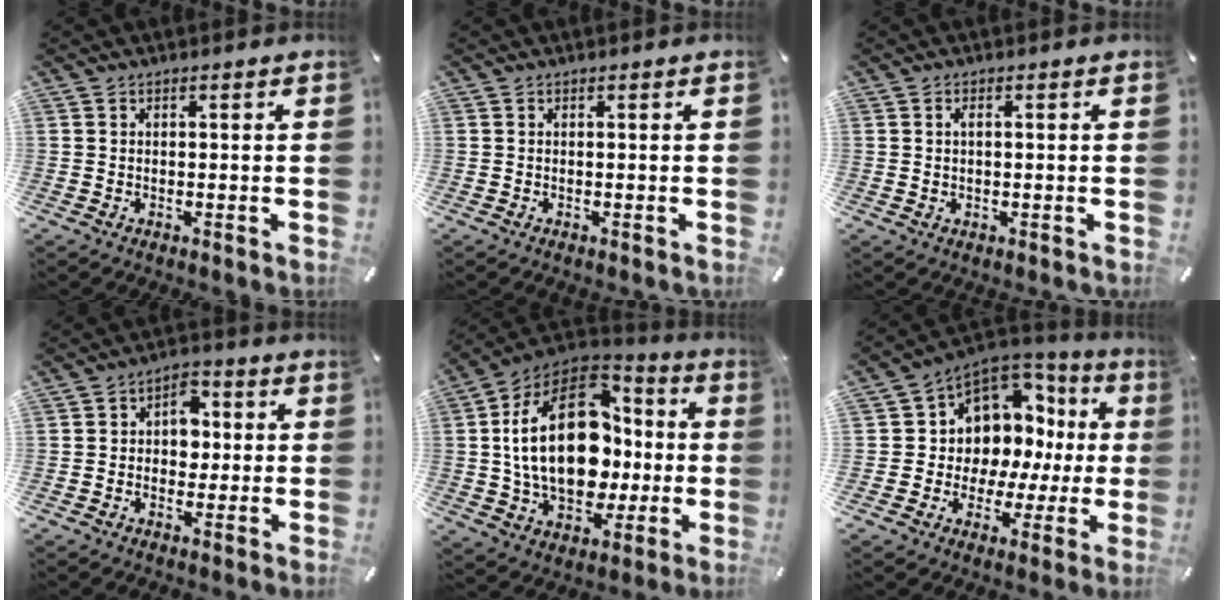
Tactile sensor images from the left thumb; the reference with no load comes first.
{"total": 0.0}
{"total": 1.6, "force": [0.3, 0.7, 1.4], "torque": [-0.028, 0.003, 0.005]}
{"total": 6.7, "force": [0.1, 5.4, 4.0], "torque": [-0.043, 0.000, -0.004]}
{"total": 27.1, "force": [1.2, 18.0, 20.2], "torque": [-0.377, 0.010, 0.029]}
{"total": 9.4, "force": [3.5, 8.4, 2.4], "torque": [-0.043, -0.059, 0.072]}